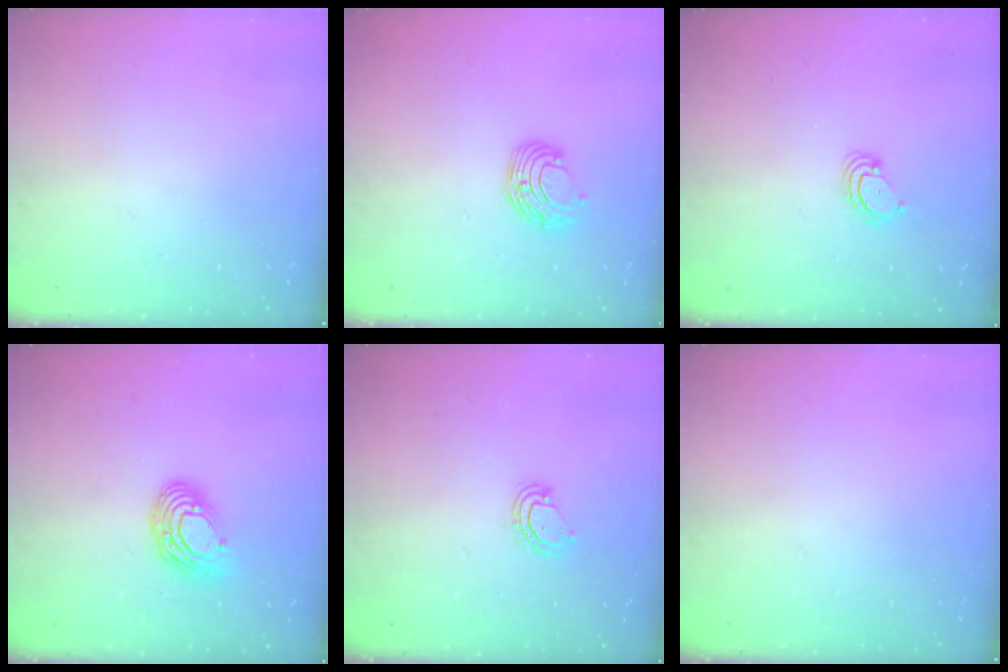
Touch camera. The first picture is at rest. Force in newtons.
{"total": 8.8, "press": 8.8, "slide": 0.9}
{"total": 2.9, "press": 2.9, "slide": 0.3}
{"total": 11.0, "press": 10.9, "slide": 1.1}
{"total": 4.6, "press": 4.6, "slide": 0.3}
{"total": 0.0}